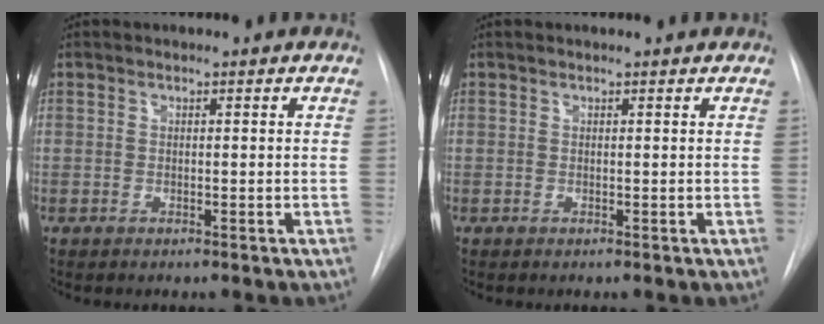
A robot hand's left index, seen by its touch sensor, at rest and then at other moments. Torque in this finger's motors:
{"motor_torque": [0.05, -0.01, -0.03, -0.01]}